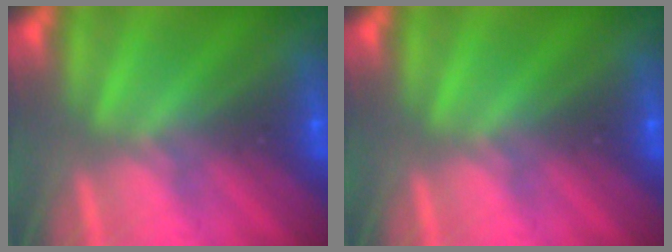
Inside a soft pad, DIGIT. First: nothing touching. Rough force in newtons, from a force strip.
{"total": 0.0}